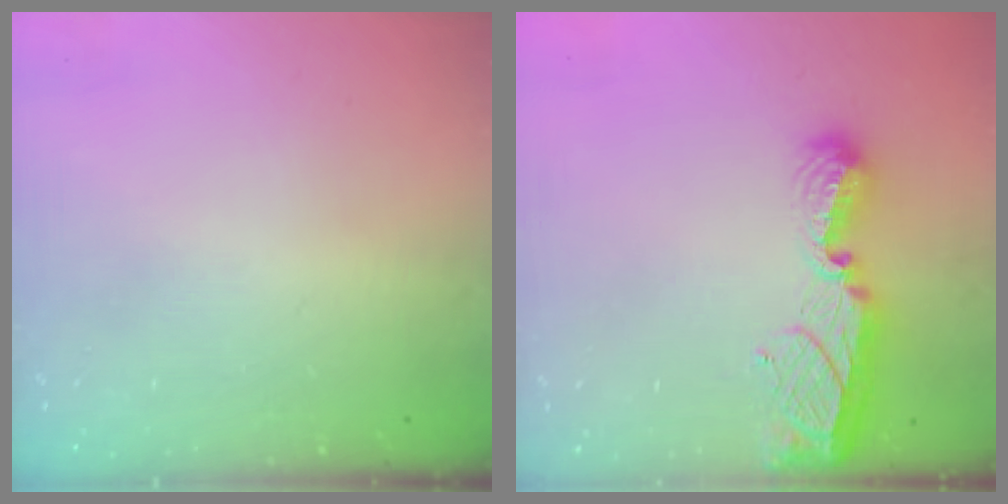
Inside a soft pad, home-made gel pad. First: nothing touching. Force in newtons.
{"total": 13.5, "press": 13.5, "slide": 0.9}